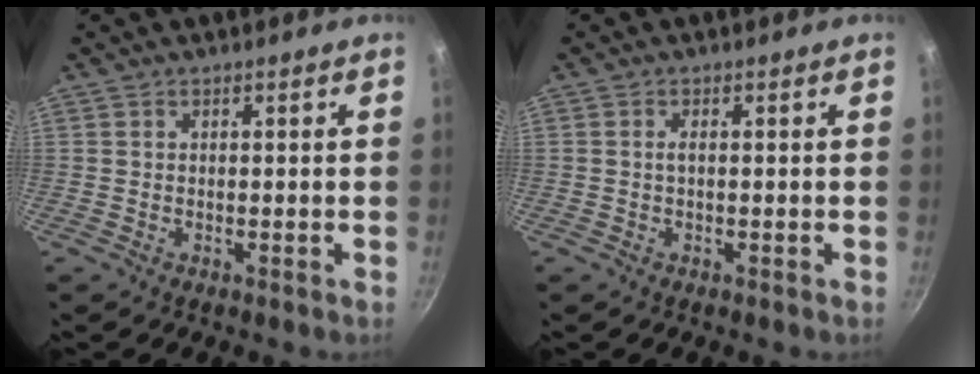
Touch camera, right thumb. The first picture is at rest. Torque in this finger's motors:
{"motor_torque": [0.07, -0.24, 0.40, -0.34, -0.02]}